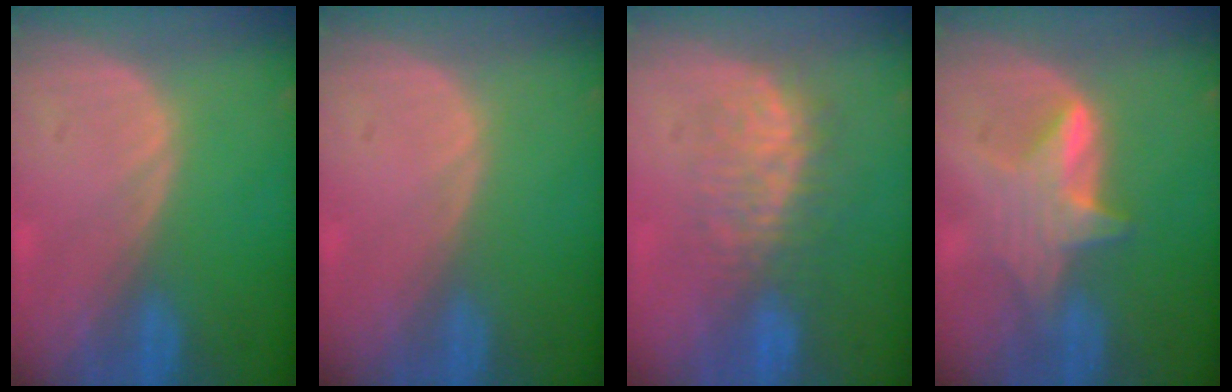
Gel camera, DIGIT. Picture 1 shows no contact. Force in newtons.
{"total": 0.0}
{"total": 7.5, "press": 7.3, "slide": 1.7}
{"total": 5.4, "press": 5.4, "slide": 0.6}